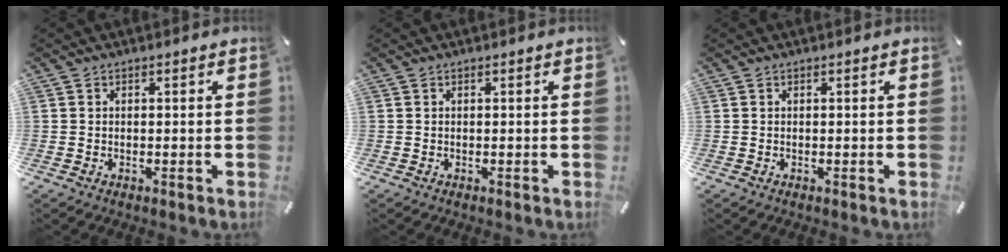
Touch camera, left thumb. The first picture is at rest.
{"total": 0.0}
{"total": 0.0}